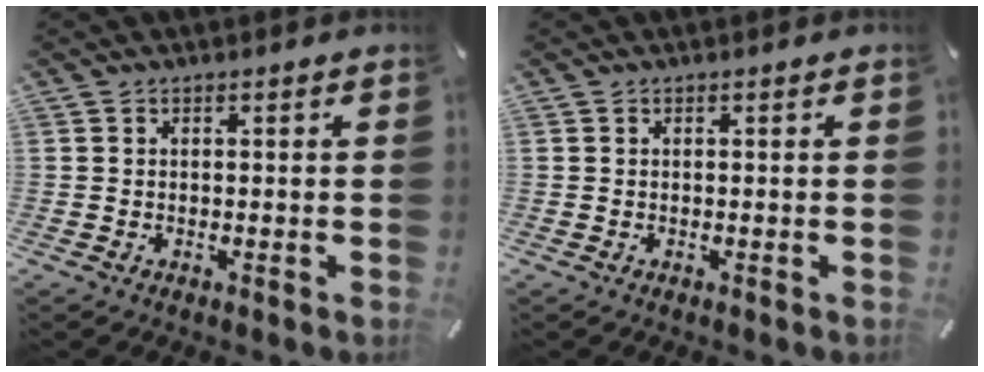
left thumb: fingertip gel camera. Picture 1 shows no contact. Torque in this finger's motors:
{"motor_torque": [0.00, 0.00, 0.00, 0.00, 0.00]}